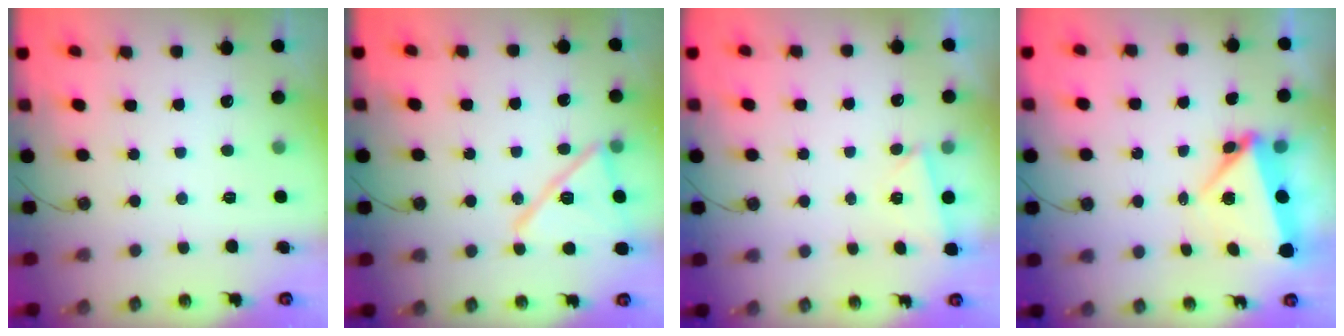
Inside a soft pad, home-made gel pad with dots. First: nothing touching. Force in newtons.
{"total": 15.2, "press": 15.2, "slide": 0.4}
{"total": 2.9, "press": 0.8, "slide": 2.7}
{"total": 5.7, "press": 5.5, "slide": 1.5}